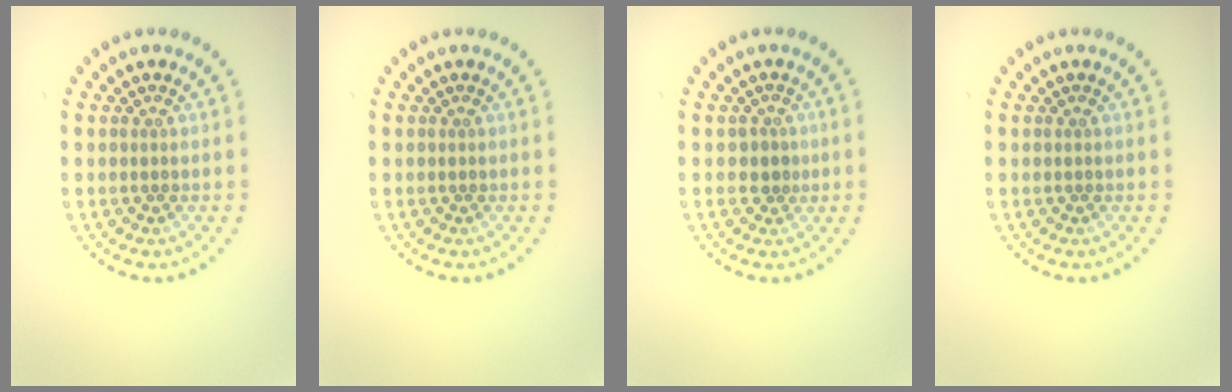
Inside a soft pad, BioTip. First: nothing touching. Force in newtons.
{"total": 0.0}
{"total": 1.1, "press": 0.9, "slide": 0.7}
{"total": 0.0}